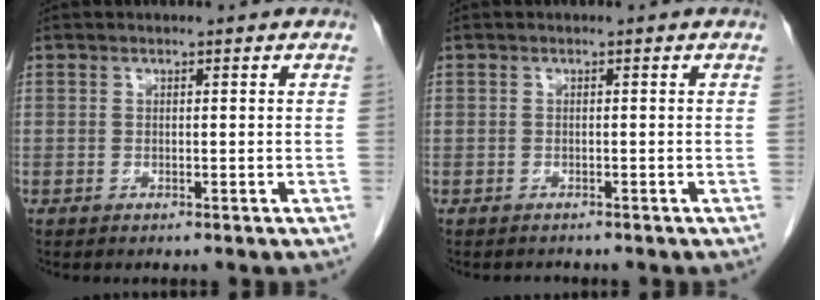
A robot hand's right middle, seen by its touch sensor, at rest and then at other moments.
{"total": 0.9, "force": [-0.8, 0.4, -0.2], "torque": [-0.007, -0.002, -0.014]}